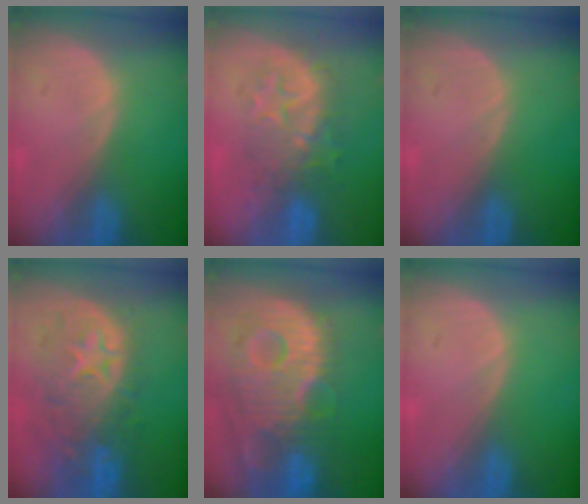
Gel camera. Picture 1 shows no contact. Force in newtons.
{"total": 7.9, "press": 7.8, "slide": 1.6}
{"total": 0.0}
{"total": 10.8, "press": 9.7, "slide": 4.8}
{"total": 13.7, "press": 11.8, "slide": 6.8}
{"total": 0.0}